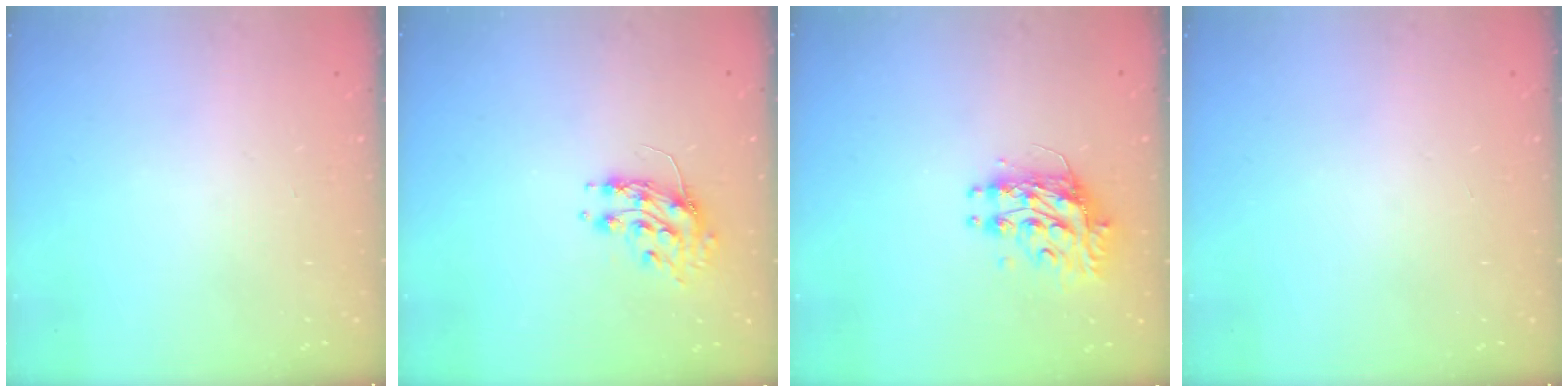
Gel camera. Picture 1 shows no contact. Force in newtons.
{"total": 7.9, "press": 7.9, "slide": 0.1}
{"total": 10.7, "press": 10.7, "slide": 0.3}
{"total": 0.0}